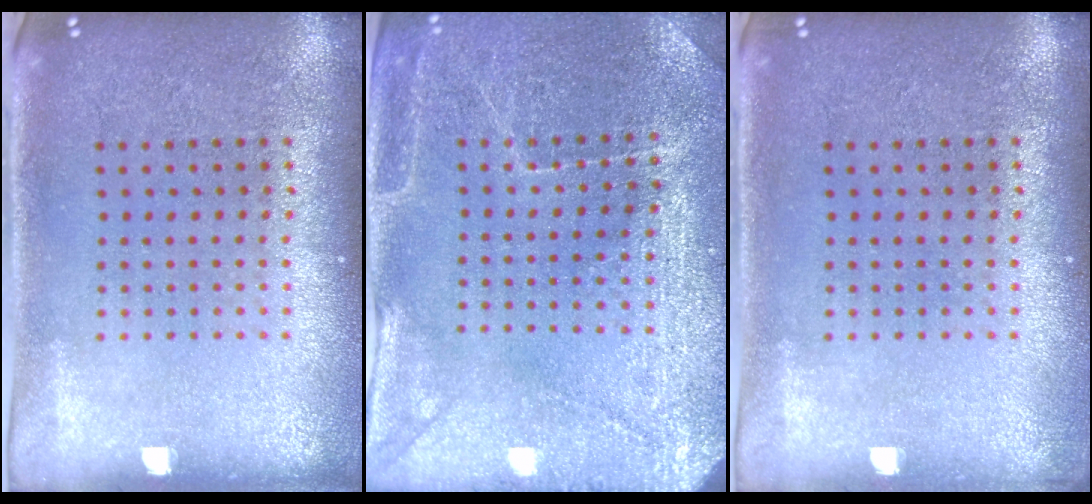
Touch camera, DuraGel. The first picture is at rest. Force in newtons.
{"total": 3.0, "press": 3.0, "slide": 0.2}
{"total": 0.5, "press": 0.5, "slide": 0.2}